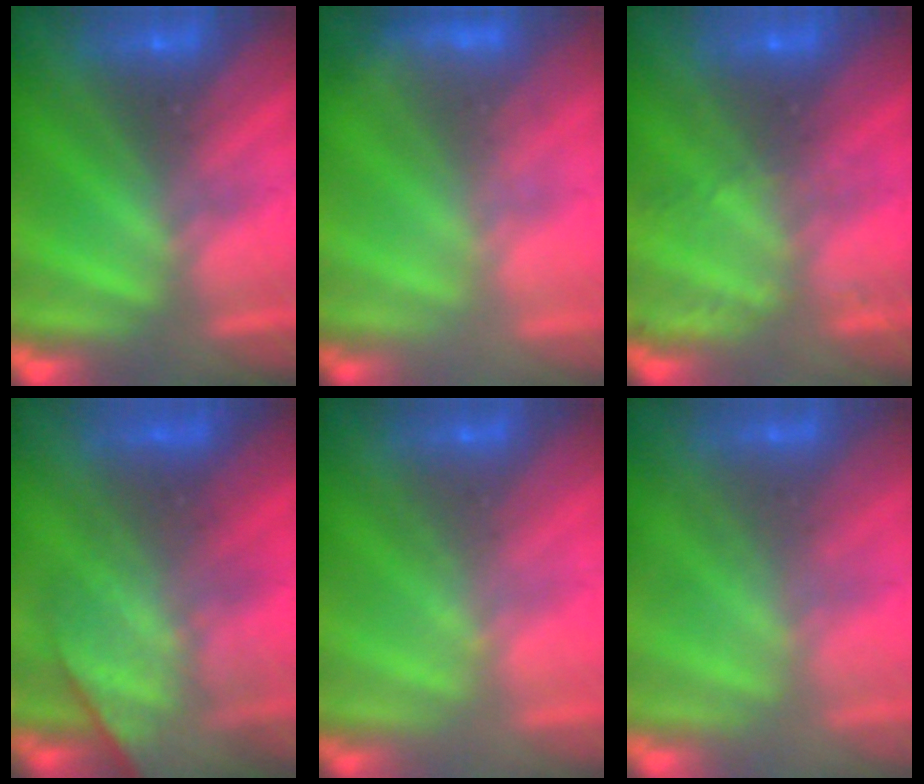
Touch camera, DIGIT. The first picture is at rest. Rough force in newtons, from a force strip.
{"total": 2.7}
{"total": 2.1}
{"total": 9.4}
{"total": 1.8}
{"total": 2.3}